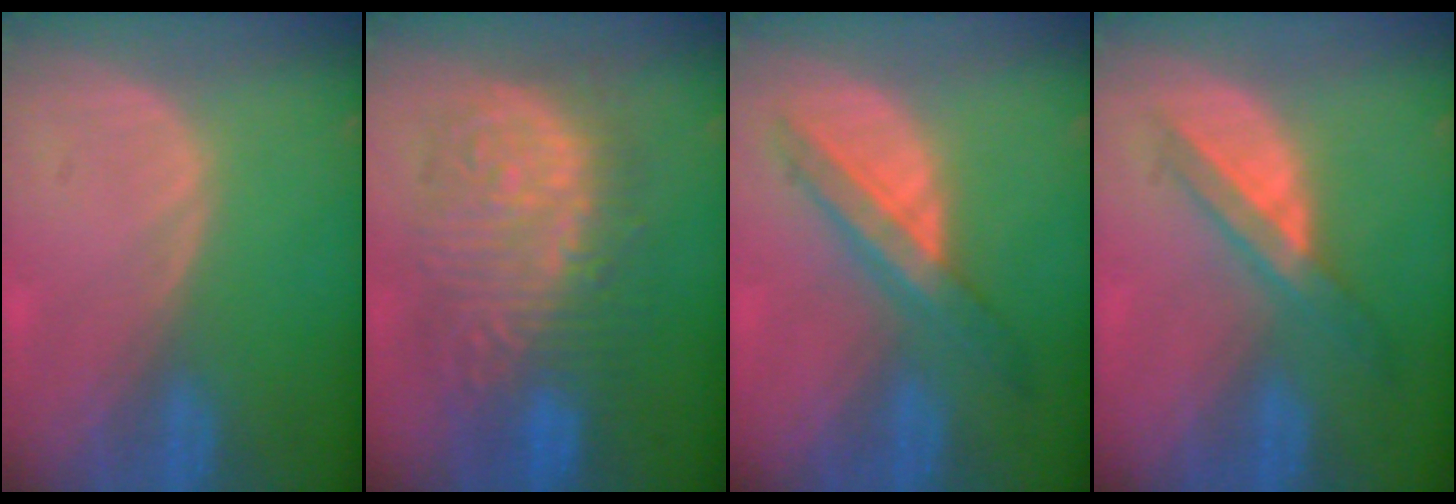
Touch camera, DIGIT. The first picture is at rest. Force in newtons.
{"total": 12.5, "press": 12.4, "slide": 1.1}
{"total": 6.3, "press": 6.2, "slide": 1.2}
{"total": 5.8, "press": 5.2, "slide": 2.6}